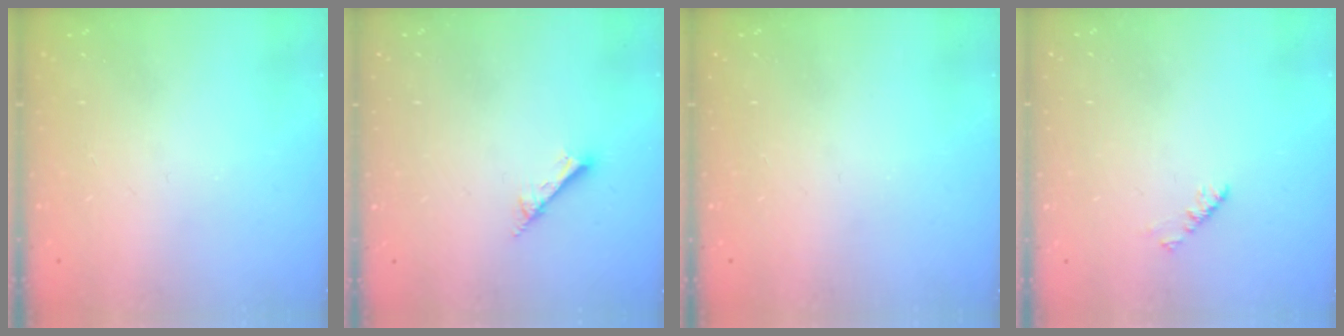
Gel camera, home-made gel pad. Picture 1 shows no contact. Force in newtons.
{"total": 3.1, "press": 3.1, "slide": 0.0}
{"total": 0.0}
{"total": 3.4, "press": 3.3, "slide": 0.5}